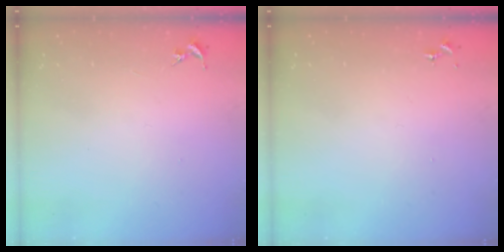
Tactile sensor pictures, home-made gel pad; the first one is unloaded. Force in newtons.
{"total": 0.0}